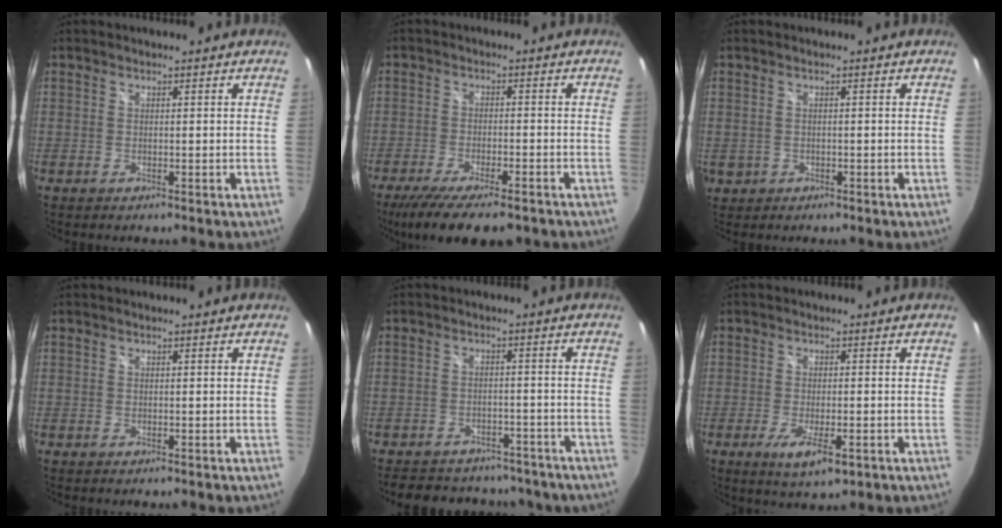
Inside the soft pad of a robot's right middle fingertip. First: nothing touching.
{"total": 13.8, "force": [-10.6, 3.6, 8.1], "torque": [-0.168, -0.044, -0.168]}
{"total": 3.6, "force": [-0.5, 3.2, 1.5], "torque": [-0.035, -0.003, -0.001]}
{"total": 0.0}
{"total": 18.1, "force": [-14.8, 7.9, 6.7], "torque": [-0.142, 0.017, -0.181]}
{"total": 6.0, "force": [-2.7, 1.8, 5.0], "torque": [-0.102, -0.018, -0.045]}